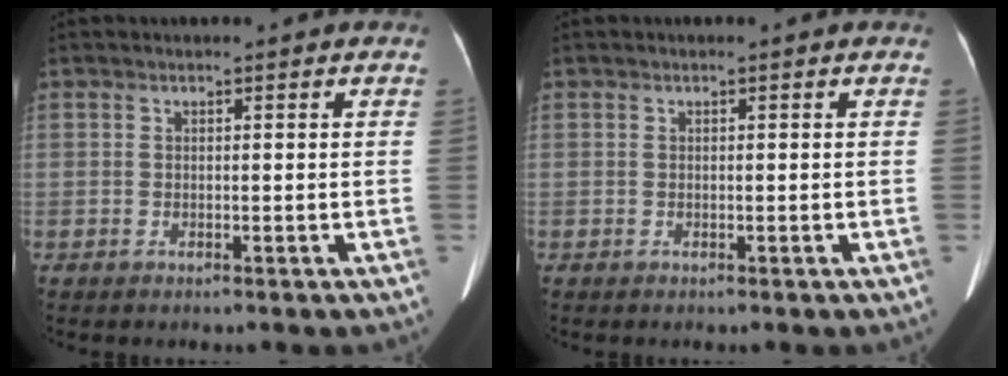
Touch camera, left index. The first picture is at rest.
{"total": 0.0}